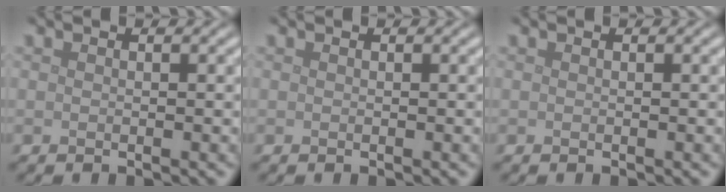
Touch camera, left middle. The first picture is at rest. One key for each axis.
{"total": 0.0}
{"total": 0.0}